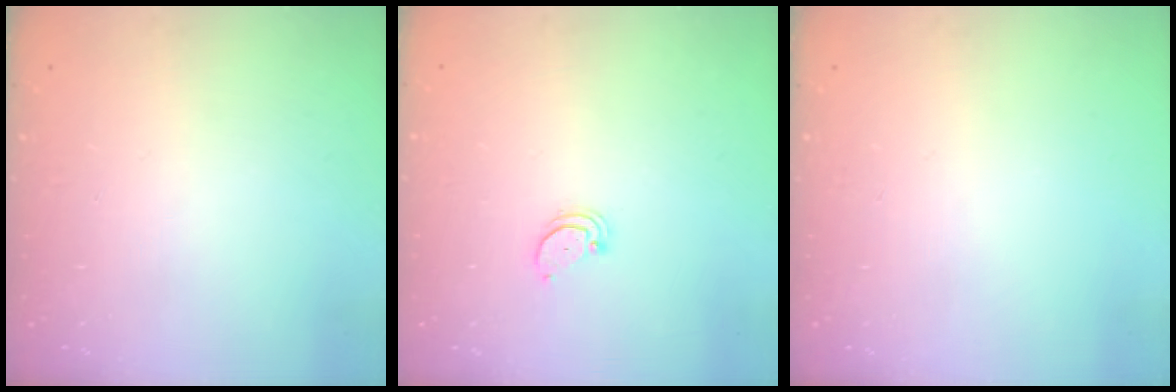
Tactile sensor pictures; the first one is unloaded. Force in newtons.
{"total": 1.4, "press": 1.3, "slide": 0.1}
{"total": 0.0}